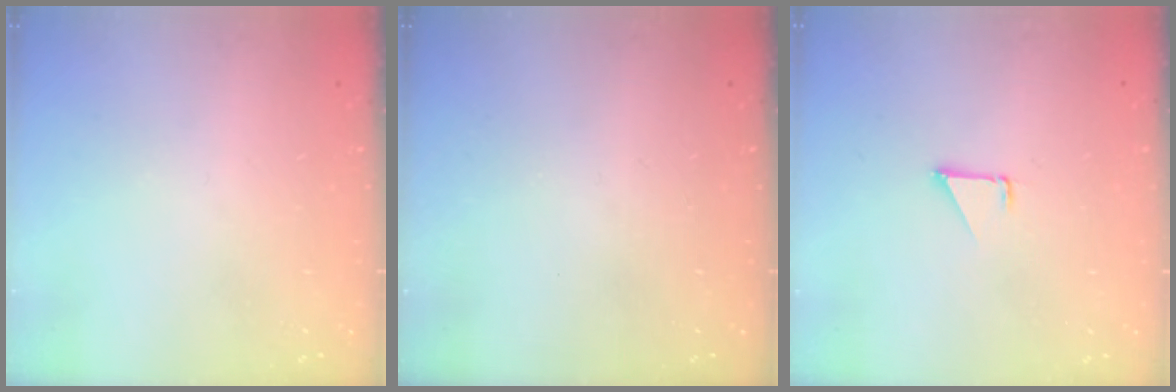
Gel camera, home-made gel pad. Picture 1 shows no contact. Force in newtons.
{"total": 0.0}
{"total": 1.5, "press": 1.5, "slide": 0.1}